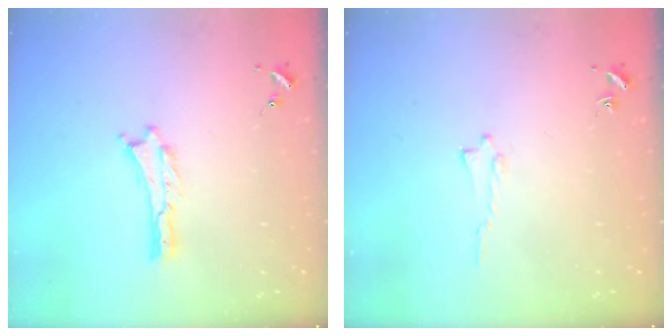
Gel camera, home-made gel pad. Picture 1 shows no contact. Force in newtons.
{"total": 0.6, "press": 0.6, "slide": 0.1}